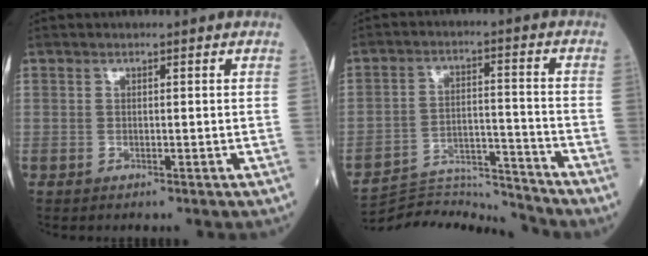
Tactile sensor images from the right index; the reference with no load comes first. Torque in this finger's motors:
{"motor_torque": [0.37, -0.65, 0.06, 0.01]}